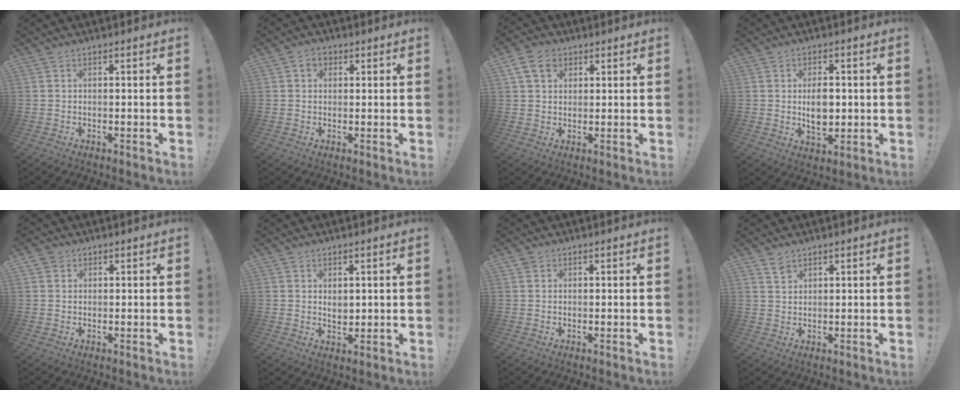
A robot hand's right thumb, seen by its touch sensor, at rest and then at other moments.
{"total": 3.4, "force": [1.2, 2.7, 1.6], "torque": [-0.020, -0.003, 0.021]}
{"total": 7.7, "force": [3.4, 5.6, 4.0], "torque": [-0.065, 0.000, 0.068]}
{"total": 7.2, "force": [0.0, 4.9, 5.3], "torque": [-0.082, -0.002, -0.004]}
{"total": 1.8, "force": [1.1, 1.4, 0.1], "torque": [0.001, -0.003, 0.019]}
{"total": 3.0, "force": [1.4, 2.3, 1.3], "torque": [-0.011, -0.010, 0.023]}
{"total": 0.9, "force": [0.7, 0.5, 0.1], "torque": [-0.007, 0.001, 0.014]}
{"total": 2.9, "force": [2.3, 1.5, 1.1], "torque": [-0.013, -0.011, 0.043]}